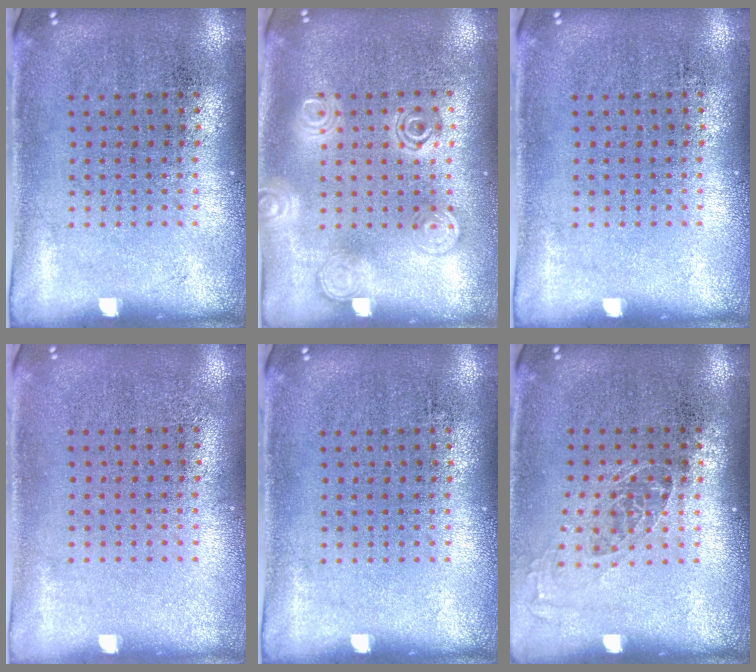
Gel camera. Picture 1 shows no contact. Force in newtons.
{"total": 1.3, "press": 1.3, "slide": 0.1}
{"total": 0.0}
{"total": 0.0}
{"total": 0.0}
{"total": 1.1, "press": 0.9, "slide": 0.5}